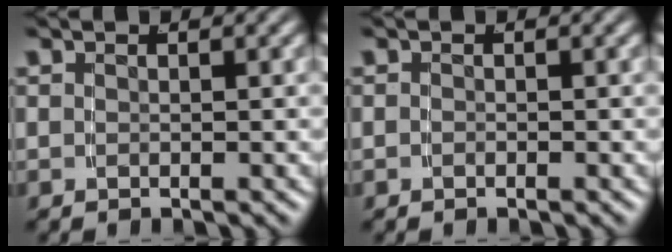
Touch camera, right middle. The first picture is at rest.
{"total": 0.0}